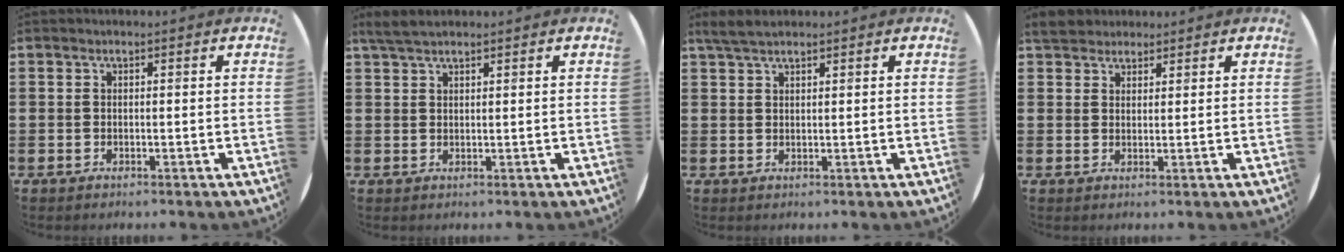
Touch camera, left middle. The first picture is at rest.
{"total": 2.7, "force": [2.3, 0.6, 1.3], "torque": [-0.029, 0.007, 0.043]}
{"total": 2.7, "force": [2.3, 0.7, 1.3], "torque": [-0.030, 0.007, 0.043]}
{"total": 3.6, "force": [3.4, 1.3, 0.5], "torque": [-0.011, -0.001, 0.063]}